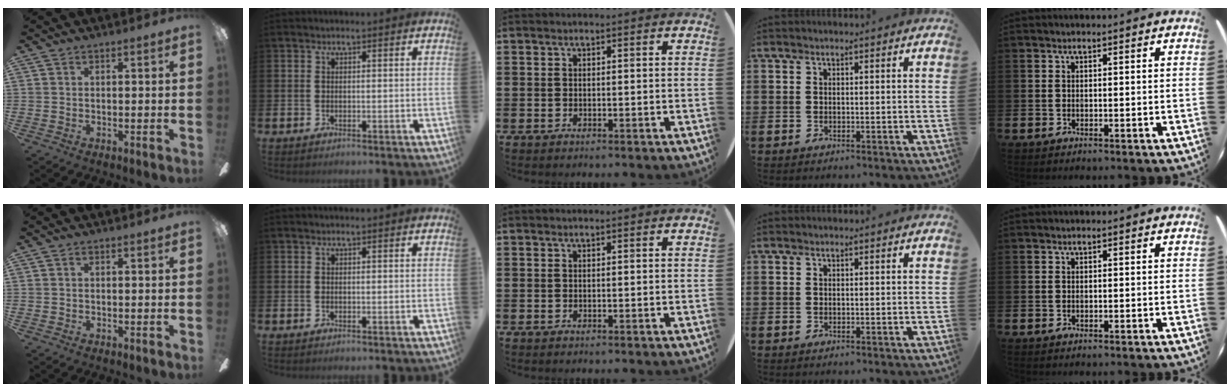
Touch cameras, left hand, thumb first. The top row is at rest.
{}